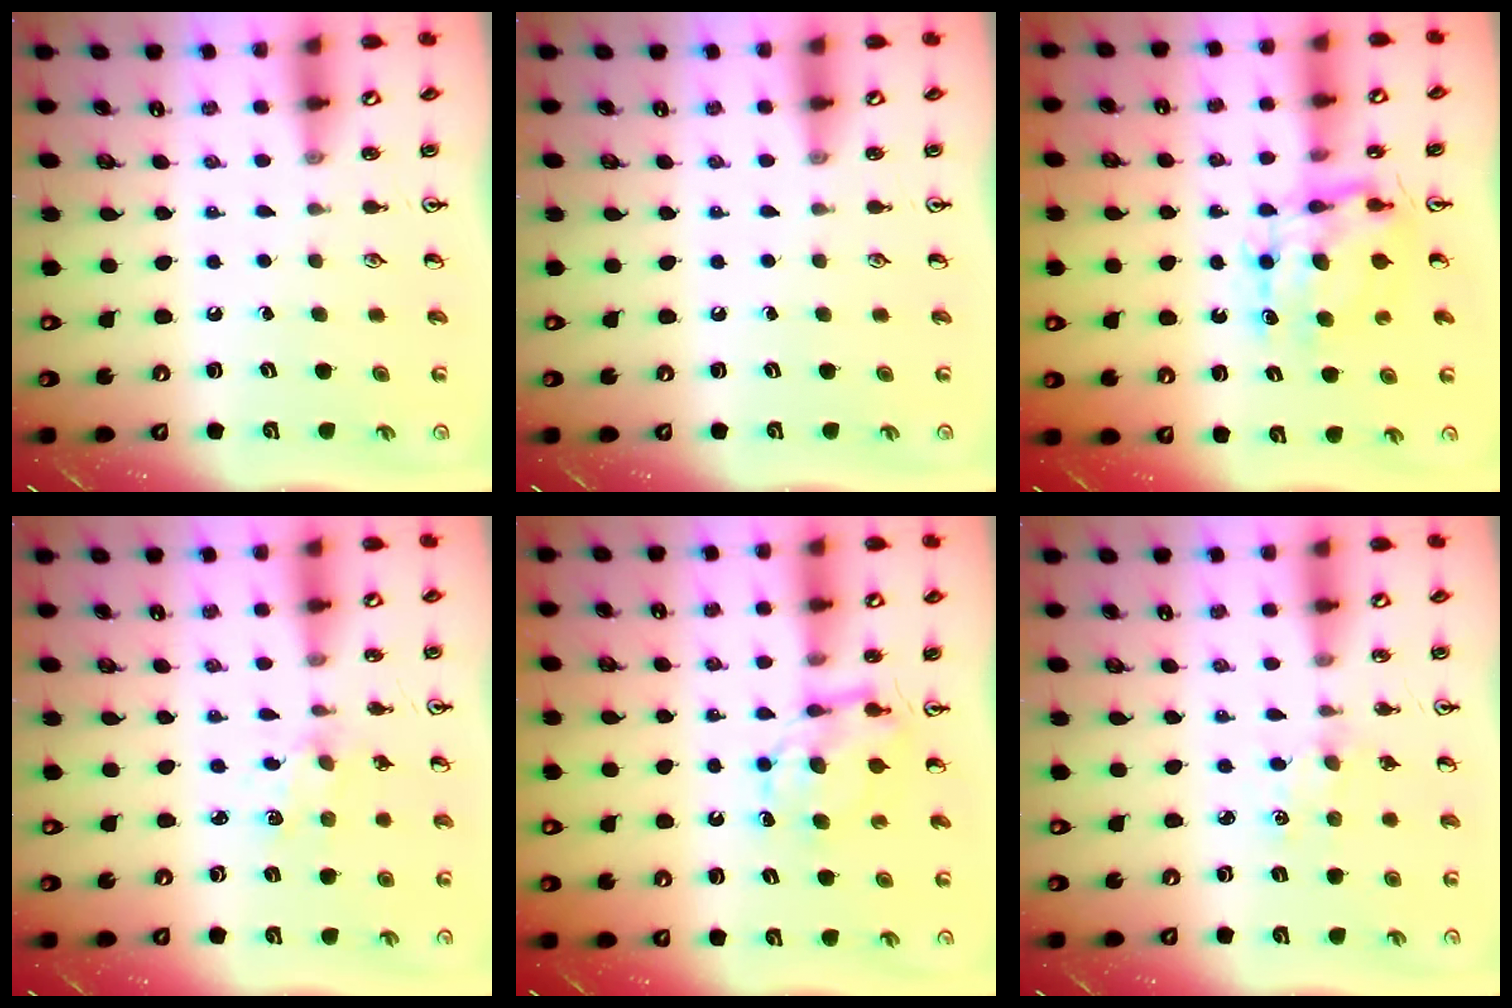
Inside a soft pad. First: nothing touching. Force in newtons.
{"total": 0.0}
{"total": 7.7, "press": 7.7, "slide": 0.6}
{"total": 1.8, "press": 1.7, "slide": 0.5}
{"total": 8.1, "press": 8.1, "slide": 0.4}
{"total": 1.4, "press": 1.4, "slide": 0.2}